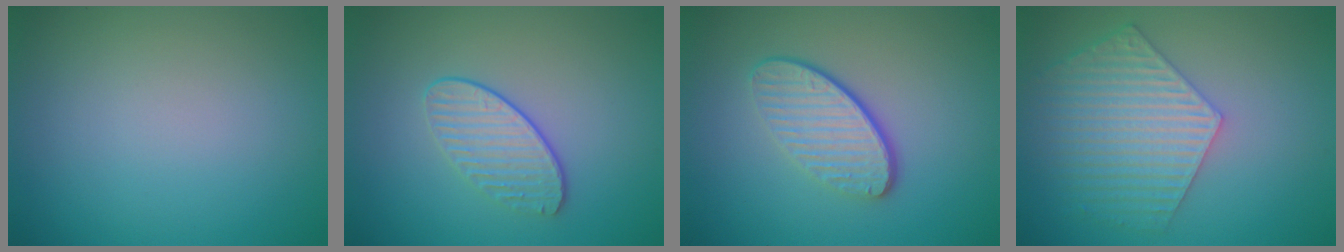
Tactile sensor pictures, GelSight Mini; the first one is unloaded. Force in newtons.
{"total": 2.2, "press": 1.8, "slide": 1.2}
{"total": 4.2, "press": 3.1, "slide": 2.8}
{"total": 5.9, "press": 4.6, "slide": 3.6}